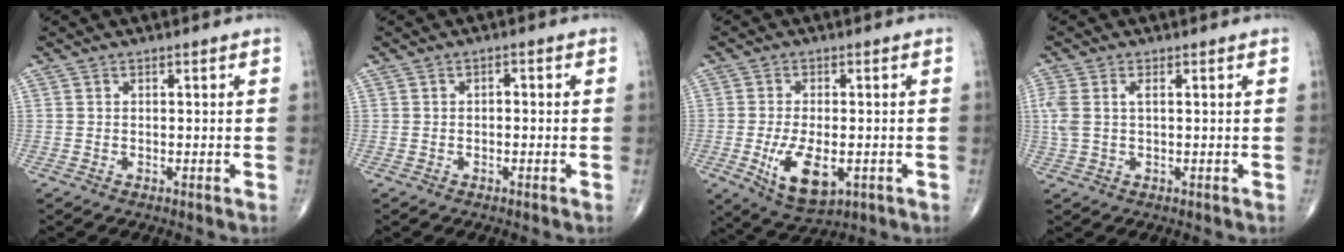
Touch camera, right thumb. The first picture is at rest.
{"total": 1.1, "force": [-0.2, 0.7, 0.8], "torque": [-0.006, 0.004, -0.007]}
{"total": 9.8, "force": [-2.6, 4.8, 8.1], "torque": [-0.141, -0.011, -0.032]}
{"total": 4.8, "force": [0.8, 2.4, 4.0], "torque": [-0.123, 0.017, 0.022]}